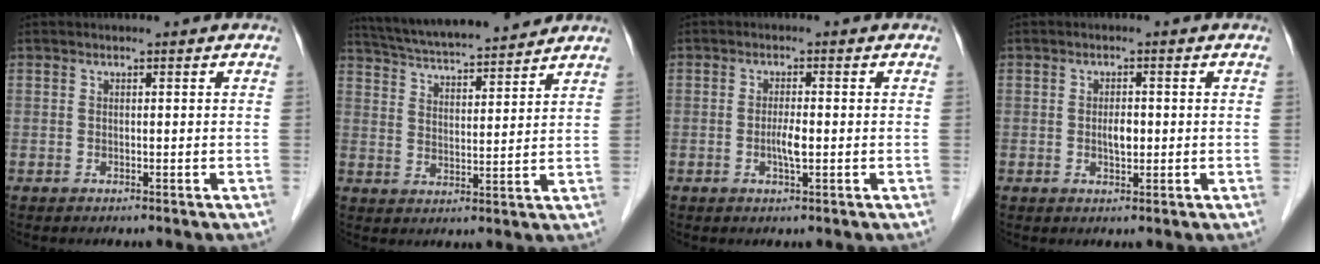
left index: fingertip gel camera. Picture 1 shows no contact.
{"total": 14.9, "force": [13.6, 1.2, 5.8], "torque": [-0.107, 0.019, 0.216]}
{"total": 2.5, "force": [-0.7, 0.3, 2.4], "torque": [-0.047, -0.005, -0.013]}
{"total": 2.2, "force": [-0.3, 1.0, 1.9], "torque": [-0.035, -0.003, -0.005]}